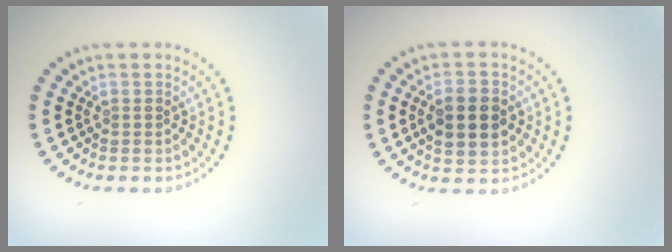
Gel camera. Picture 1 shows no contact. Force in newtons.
{"total": 4.4, "press": 4.4, "slide": 0.2}